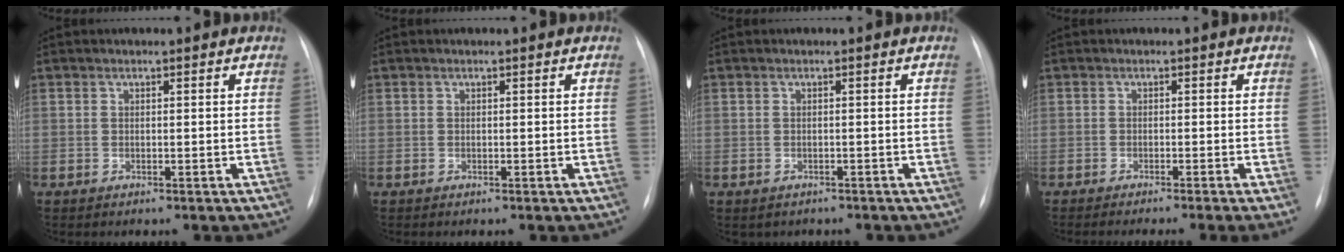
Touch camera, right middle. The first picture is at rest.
{"total": 0.0}
{"total": 2.1, "force": [-1.6, 1.2, 0.3], "torque": [-0.012, 0.002, -0.016]}
{"total": 6.9, "force": [-5.5, -1.1, 3.9], "torque": [-0.028, -0.014, -0.078]}